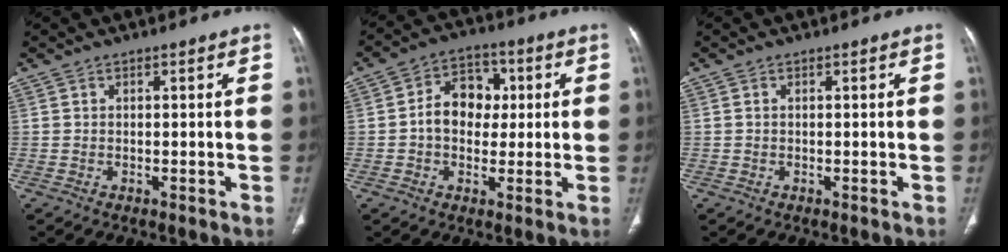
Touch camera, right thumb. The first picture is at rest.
{"total": 9.4, "force": [0.6, 7.2, 5.9], "torque": [-0.059, 0.020, 0.001]}
{"total": 0.0}